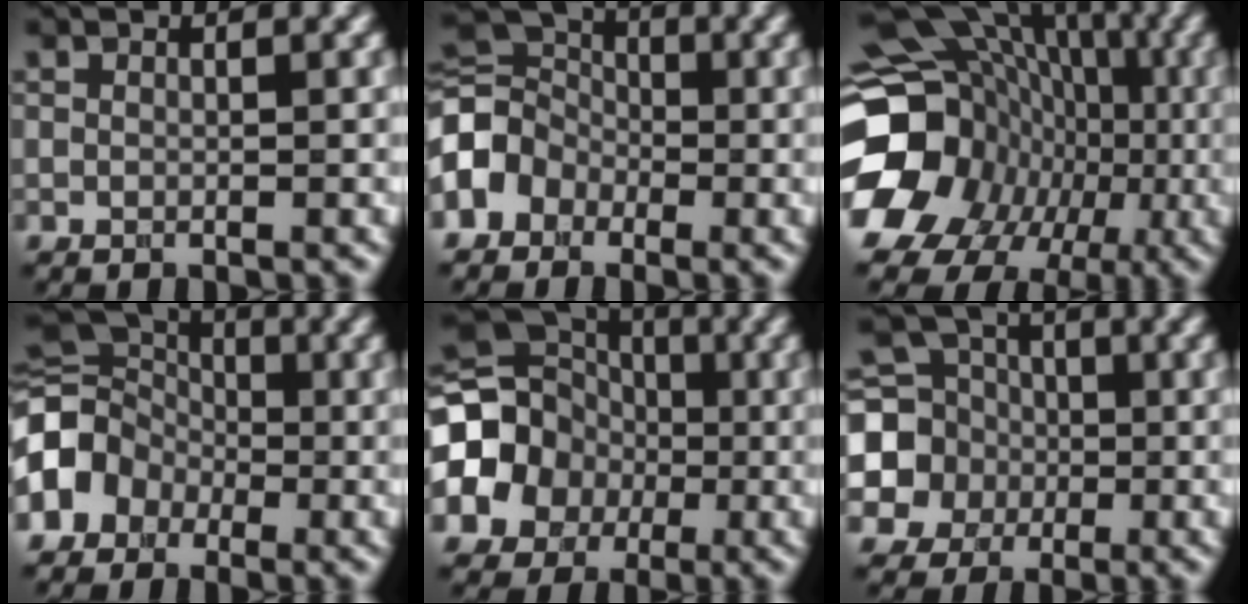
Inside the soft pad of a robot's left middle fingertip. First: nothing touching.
{"total": 5.3, "force": [-1.6, 4.2, 2.7], "torque": [-0.048, 0.018, -0.049]}
{"total": 20.7, "force": [-4.5, 17.6, 9.9], "torque": [-0.158, -0.018, -0.089]}
{"total": 8.5, "force": [-1.9, 6.9, 4.6], "torque": [-0.073, 0.014, -0.065]}
{"total": 14.1, "force": [-2.3, 12.6, 5.9], "torque": [-0.135, 0.007, -0.077]}
{"total": 7.7, "force": [-0.7, 7.2, 2.6], "torque": [-0.071, 0.019, -0.046]}